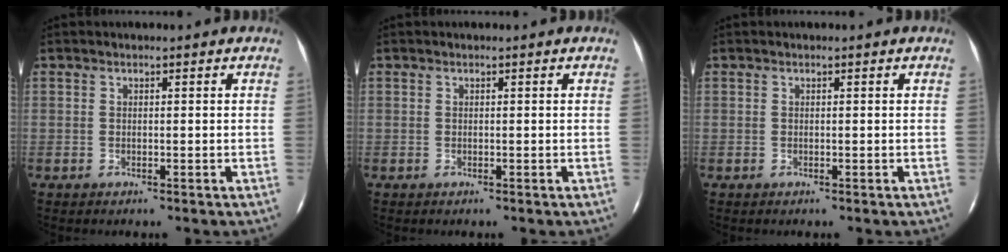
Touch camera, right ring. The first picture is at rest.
{"total": 0.0}
{"total": 0.0}